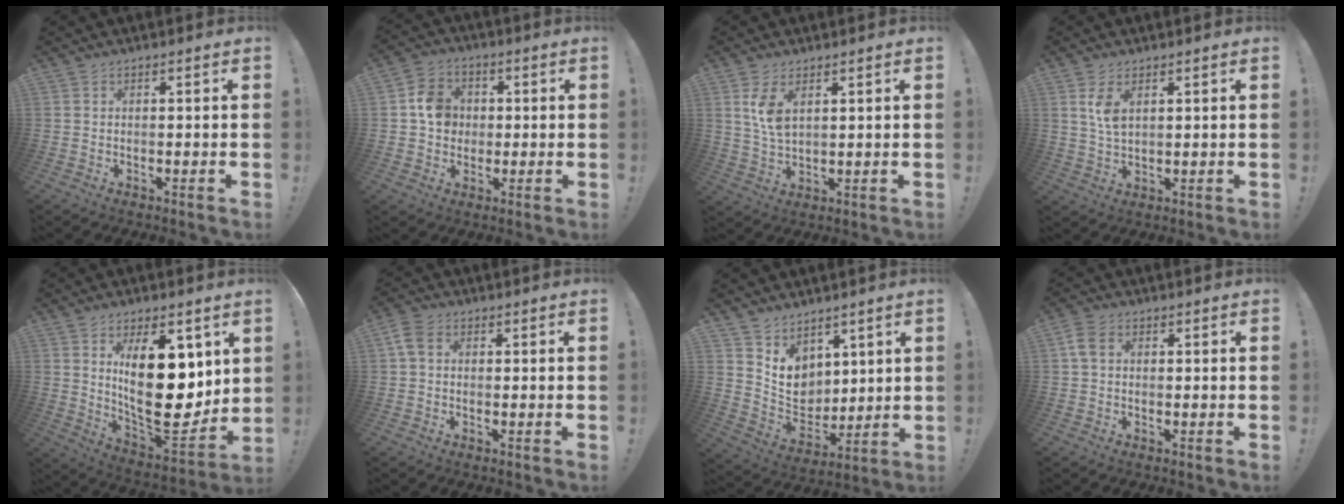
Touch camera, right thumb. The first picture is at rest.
{"total": 9.6, "force": [0.7, 8.8, 4.0], "torque": [-0.046, 0.014, 0.020]}
{"total": 6.7, "force": [3.2, 3.3, 4.9], "torque": [-0.091, -0.021, 0.051]}
{"total": 5.2, "force": [2.4, 2.5, 3.8], "torque": [-0.057, -0.013, 0.039]}
{"total": 22.9, "force": [4.9, 11.2, 19.4], "torque": [-0.319, -0.048, 0.089]}
{"total": 4.8, "force": [1.4, 3.3, 3.2], "torque": [-0.066, 0.006, 0.029]}
{"total": 9.1, "force": [6.0, 6.6, 1.7], "torque": [-0.038, -0.063, 0.128]}
{"total": 4.5, "force": [1.3, 3.0, 3.1], "torque": [-0.049, 0.005, 0.026]}